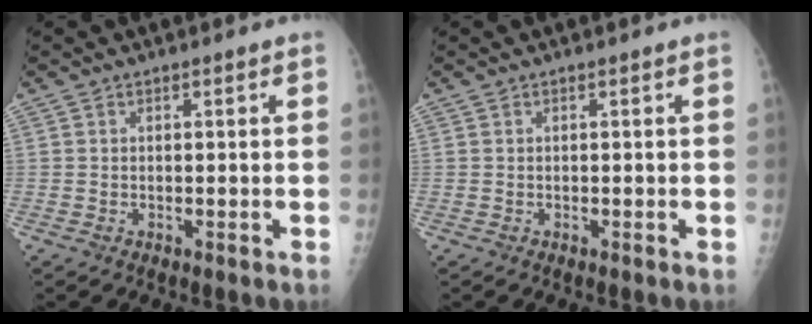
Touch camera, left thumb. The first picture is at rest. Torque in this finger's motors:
{"motor_torque": [0.02, 0.01, 0.00, 0.00, 0.01]}